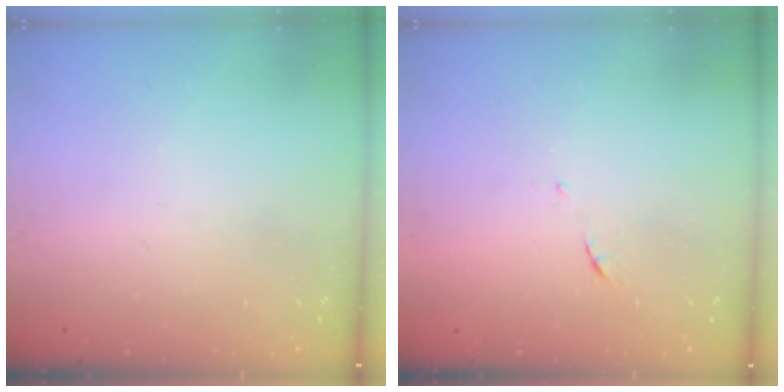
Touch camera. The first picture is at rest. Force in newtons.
{"total": 5.1, "press": 5.1, "slide": 0.4}